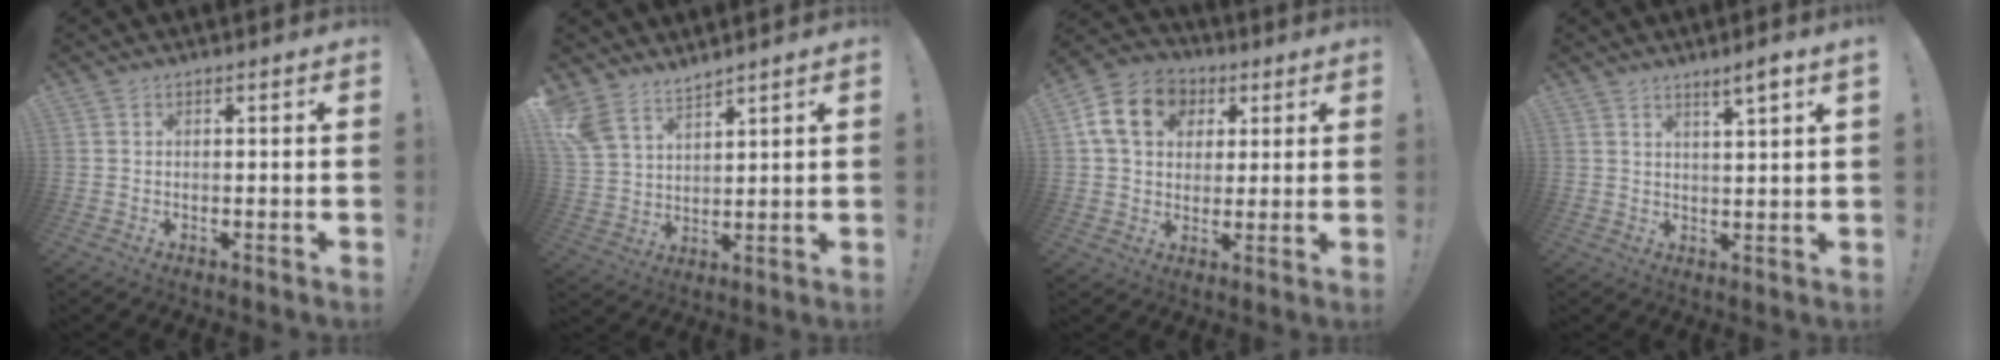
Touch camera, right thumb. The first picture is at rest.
{"total": 8.5, "force": [7.3, 3.7, 2.3], "torque": [-0.058, -0.044, 0.149]}
{"total": 14.6, "force": [4.8, 11.6, 7.4], "torque": [-0.106, -0.003, 0.098]}
{"total": 4.4, "force": [3.1, -0.3, 3.1], "torque": [-0.040, -0.020, 0.047]}